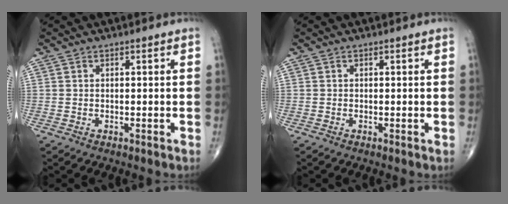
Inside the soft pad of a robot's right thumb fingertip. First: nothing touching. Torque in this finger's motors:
{"motor_torque": [0.22, 0.19, 0.18, -0.19, 0.01]}